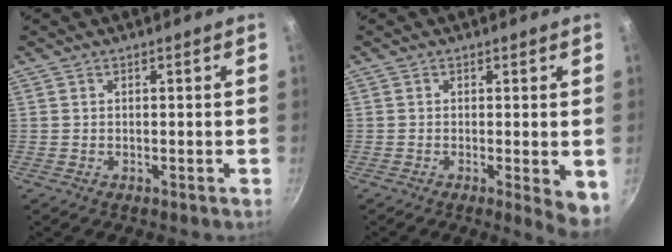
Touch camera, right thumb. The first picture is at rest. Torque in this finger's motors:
{"motor_torque": [-0.41, 0.71, -0.11, -0.32, -0.02]}